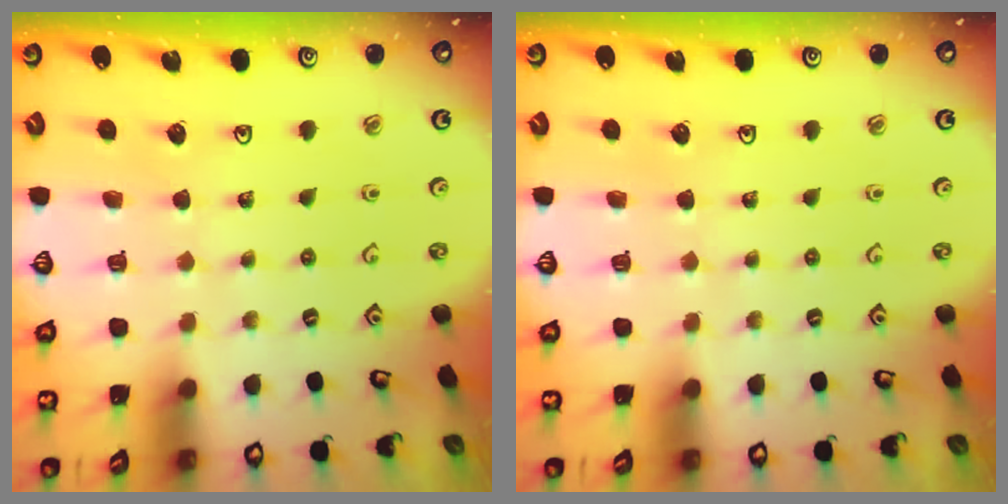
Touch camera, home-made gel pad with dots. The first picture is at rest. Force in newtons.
{"total": 0.0}